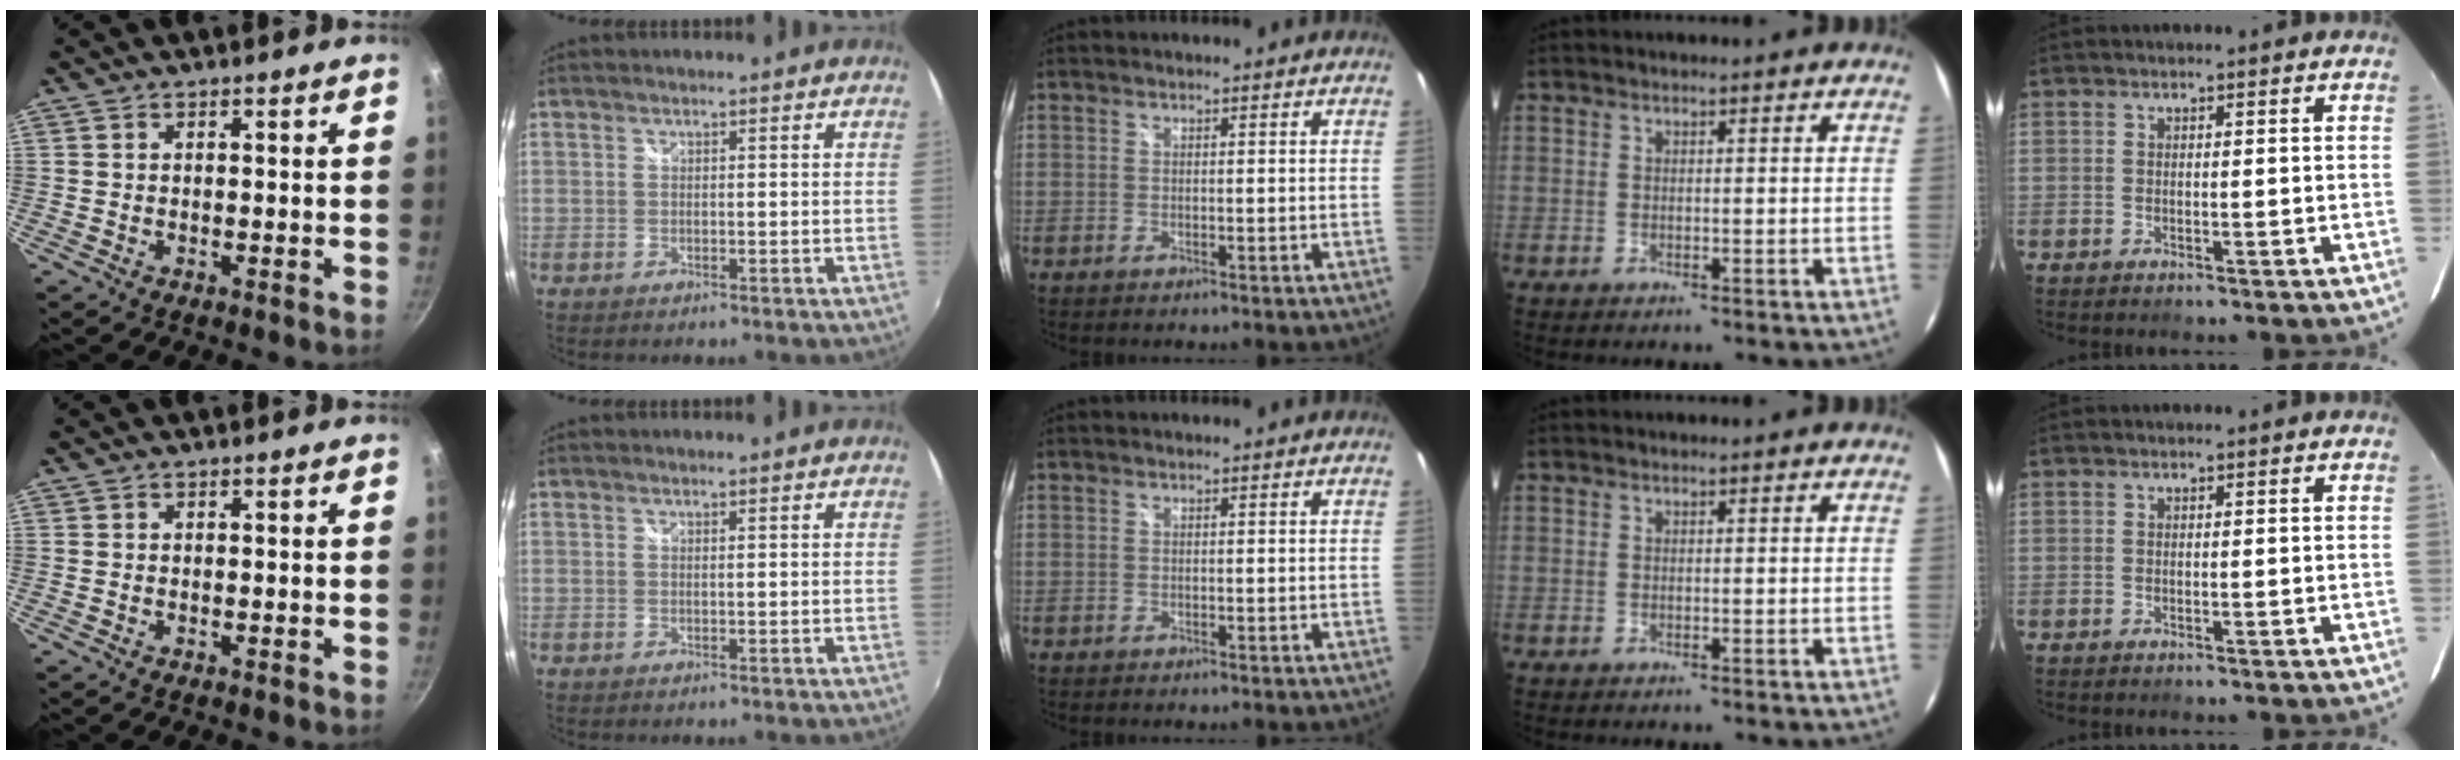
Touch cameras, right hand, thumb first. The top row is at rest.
{}